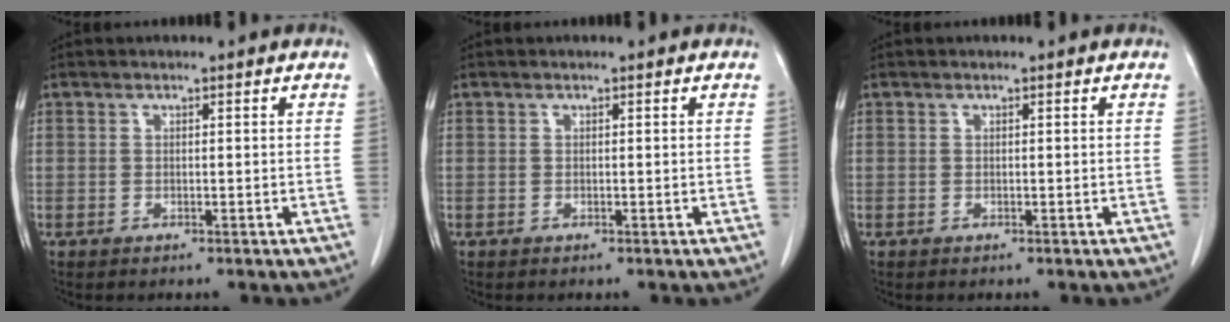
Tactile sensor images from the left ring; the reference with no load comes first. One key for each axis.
{"total": 0.0}
{"total": 0.0}